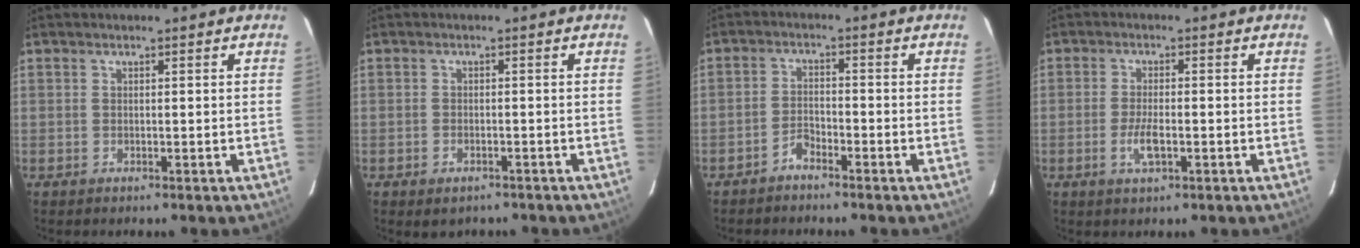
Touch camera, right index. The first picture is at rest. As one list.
[{"total": 2.8, "force": [-1.9, 1.7, 1.3], "torque": [-0.025, -0.005, -0.025]}, {"total": 2.9, "force": [-2.5, 0.9, 1.0], "torque": [-0.032, 0.008, -0.049]}, {"total": 4.2, "force": [-1.4, 1.4, 3.7], "torque": [-0.079, -0.004, -0.028]}]